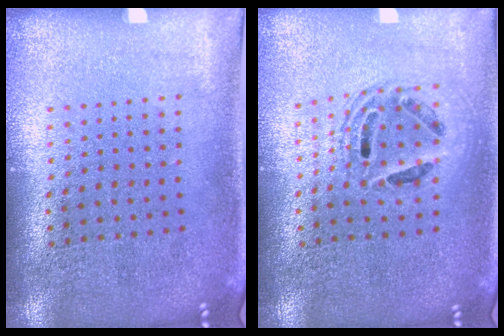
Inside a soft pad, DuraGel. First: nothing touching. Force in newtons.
{"total": 1.3, "press": 1.2, "slide": 0.5}